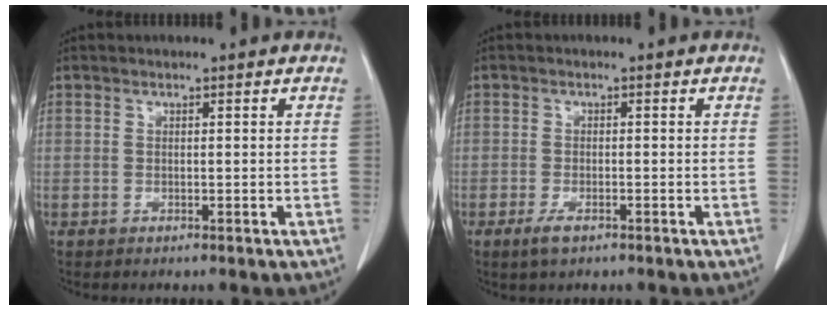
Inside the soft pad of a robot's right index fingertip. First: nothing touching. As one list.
[{"total": 2.4, "force": [-1.5, 0.8, 1.7], "torque": [-0.035, -0.002, -0.025]}]